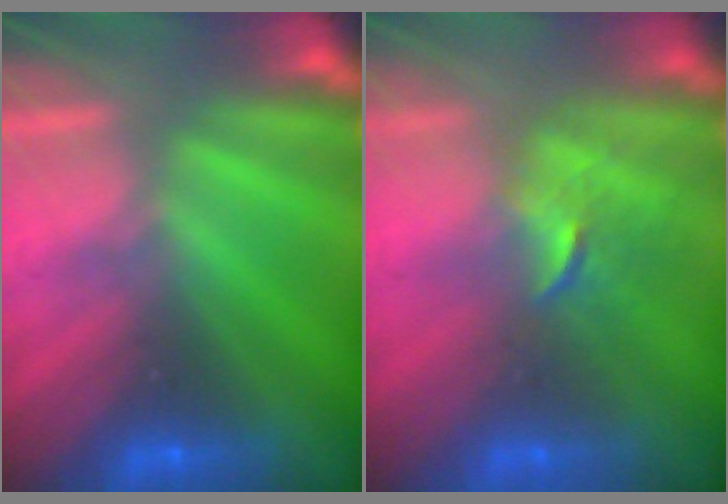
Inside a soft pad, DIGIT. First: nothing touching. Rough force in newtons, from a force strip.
{"total": 2.5}